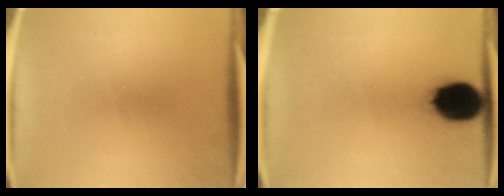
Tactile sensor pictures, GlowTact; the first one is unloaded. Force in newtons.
{"total": 14.0}